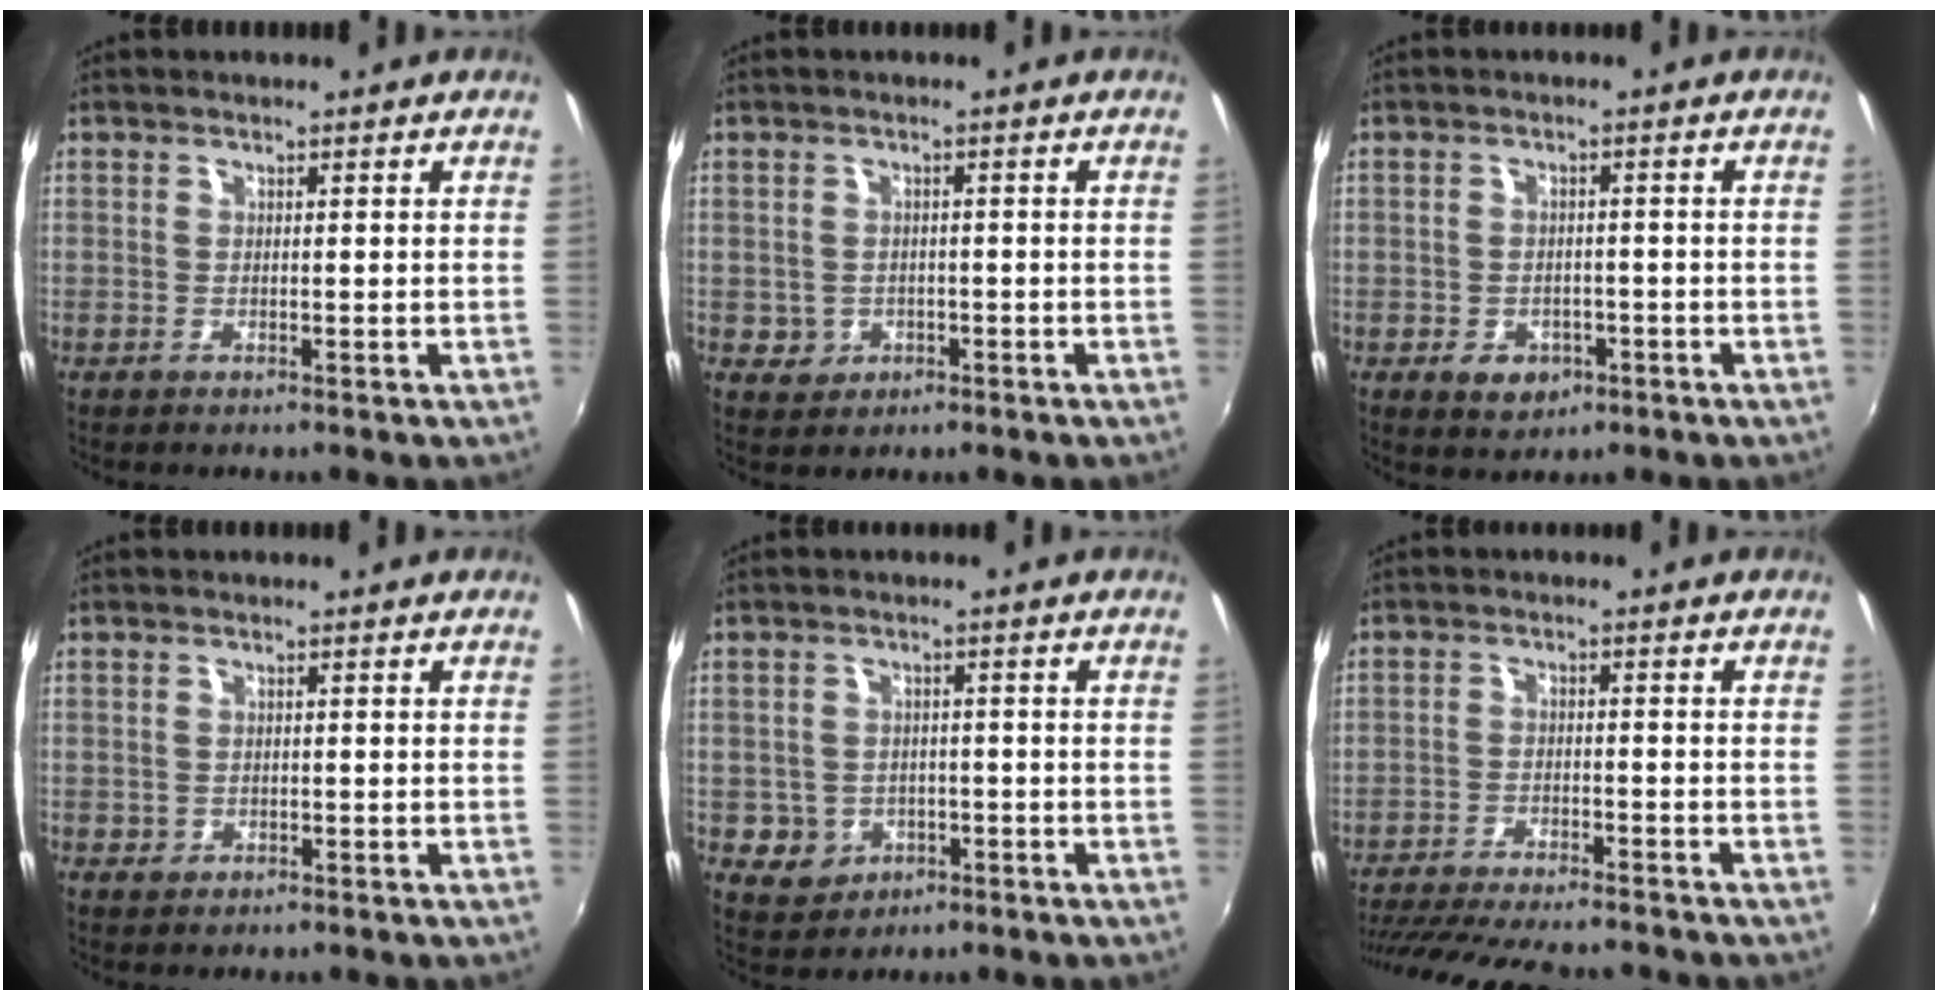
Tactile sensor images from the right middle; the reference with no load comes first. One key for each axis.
{"total": 3.6, "fx": -0.9, "fy": 3.3, "fz": 1.0, "tx": -0.026, "ty": 0.002, "tz": -0.006}
{"total": 5.2, "fx": -2.5, "fy": 3.9, "fz": 2.4, "tx": -0.056, "ty": -0.001, "tz": -0.029}
{"total": 1.3, "fx": -0.5, "fy": 1.2, "fz": 0.4, "tx": -0.008, "ty": -0.002, "tz": -0.006}
{"total": 6.0, "fx": -1.9, "fy": 5.5, "fz": 1.7, "tx": -0.053, "ty": 0.008, "tz": -0.014}
{"total": 17.3, "fx": -15.1, "fy": 3.2, "fz": 7.8, "tx": -0.159, "ty": -0.026, "tz": -0.234}